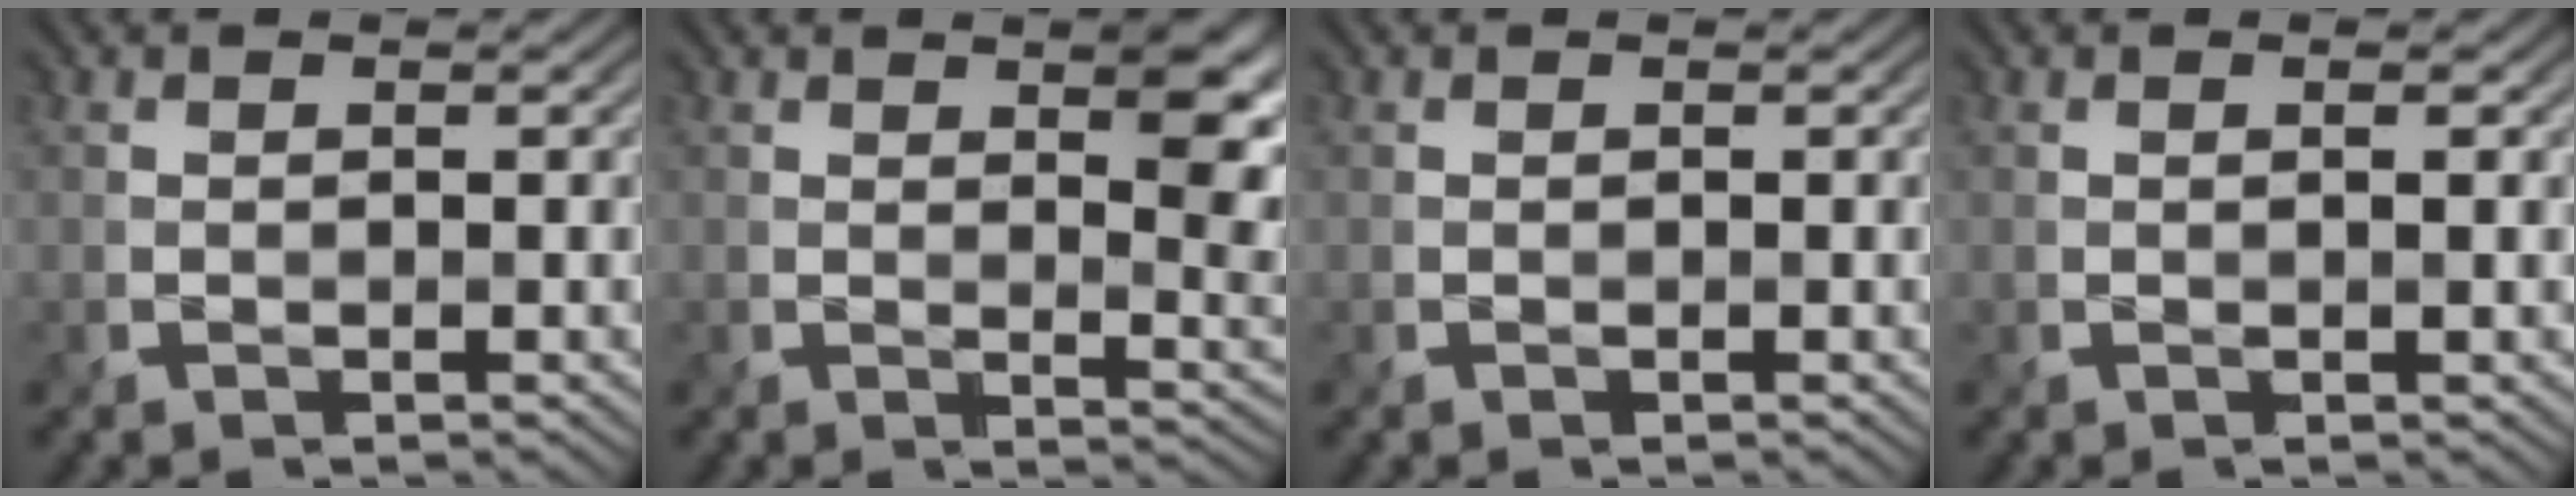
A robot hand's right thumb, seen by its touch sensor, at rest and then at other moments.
{"total": 7.2, "force": [2.8, 2.5, 6.2], "torque": [-0.085, -0.001, 0.048]}
{"total": 0.0}
{"total": 0.9, "force": [0.0, -0.1, 0.9], "torque": [-0.015, 0.001, -0.001]}